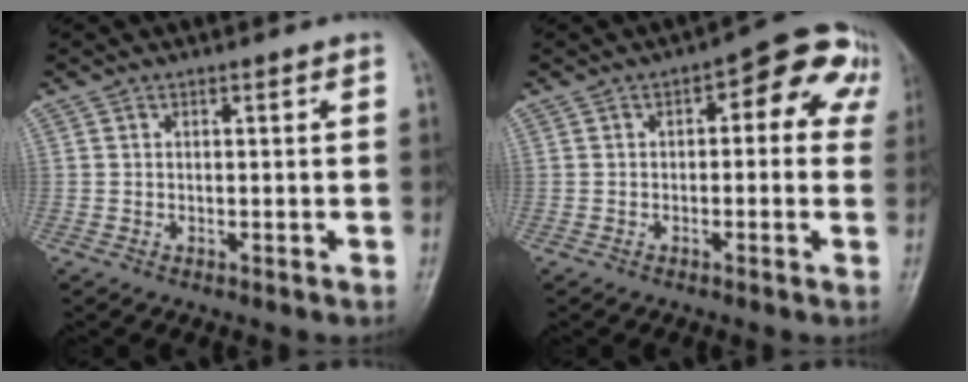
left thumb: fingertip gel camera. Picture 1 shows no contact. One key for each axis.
{"total": 9.5, "fx": 2.2, "fy": 5.2, "fz": 7.7, "tx": -0.048, "ty": 0.032, "tz": 0.013}